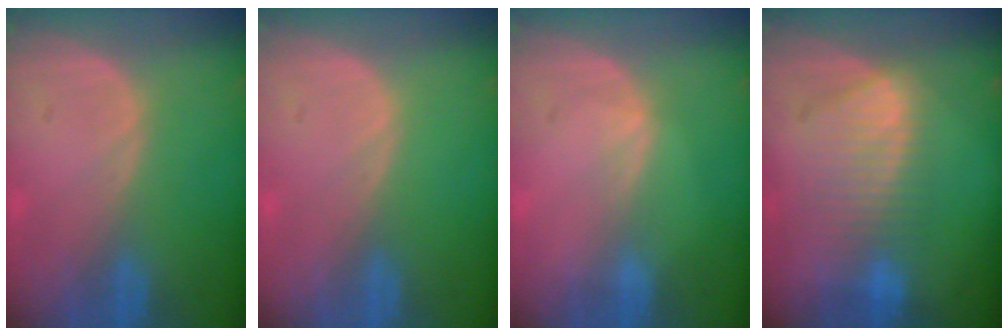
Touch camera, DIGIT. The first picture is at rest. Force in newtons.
{"total": 0.0}
{"total": 0.9, "press": 0.8, "slide": 0.2}
{"total": 7.8, "press": 7.4, "slide": 2.5}